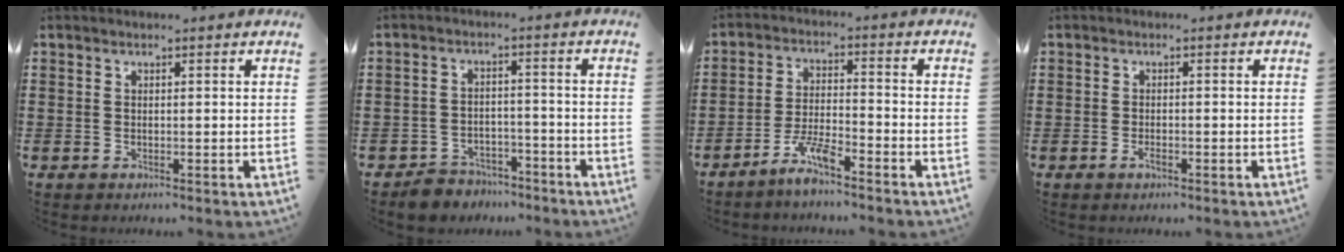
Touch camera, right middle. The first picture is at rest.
{"total": 4.3, "force": [-4.1, 1.3, -0.1], "torque": [-0.005, 0.008, -0.085]}
{"total": 5.4, "force": [-4.4, 0.5, 3.1], "torque": [-0.073, -0.003, -0.088]}
{"total": 1.4, "force": [-0.9, 0.5, 0.9], "torque": [-0.020, -0.004, -0.017]}